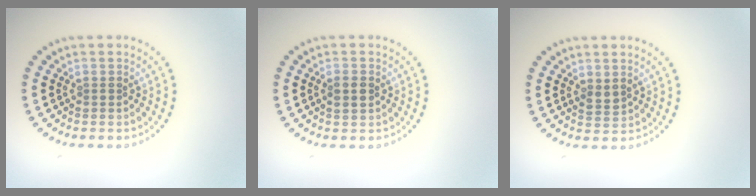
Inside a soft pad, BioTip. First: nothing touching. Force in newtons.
{"total": 1.6, "press": 1.6, "slide": 0.1}
{"total": 1.2, "press": 1.1, "slide": 0.4}